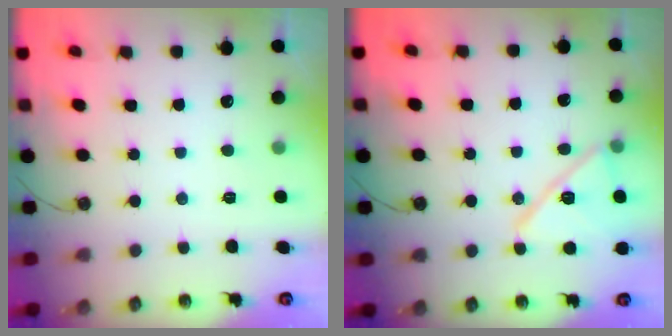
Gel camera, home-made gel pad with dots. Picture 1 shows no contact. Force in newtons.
{"total": 15.0, "press": 14.9, "slide": 0.8}